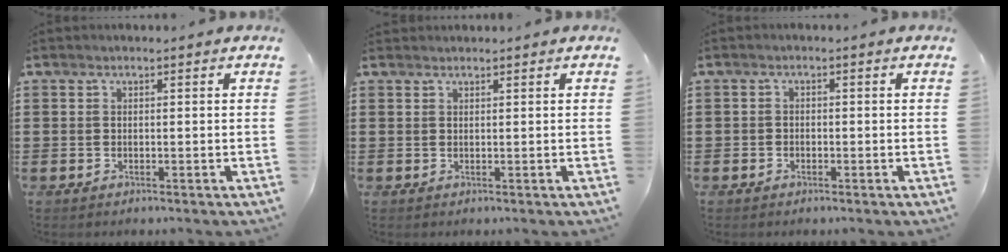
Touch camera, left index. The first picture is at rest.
{"total": 0.7, "force": [0.7, 0.1, 0.0], "torque": [-0.003, -0.001, 0.015]}
{"total": 1.1, "force": [-0.9, 0.6, 0.1], "torque": [-0.006, 0.001, -0.019]}